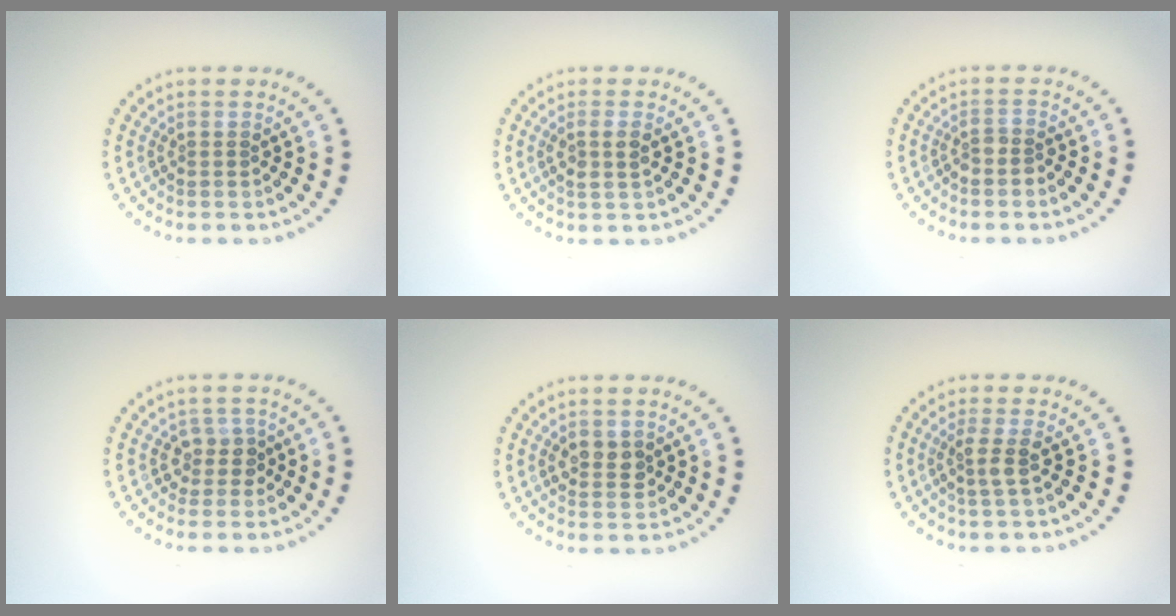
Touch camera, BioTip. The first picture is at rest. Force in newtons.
{"total": 1.8, "press": 1.7, "slide": 0.6}
{"total": 1.5, "press": 1.1, "slide": 0.9}
{"total": 2.0, "press": 1.6, "slide": 1.2}
{"total": 2.1, "press": 2.1, "slide": 0.4}
{"total": 1.8, "press": 1.4, "slide": 1.1}